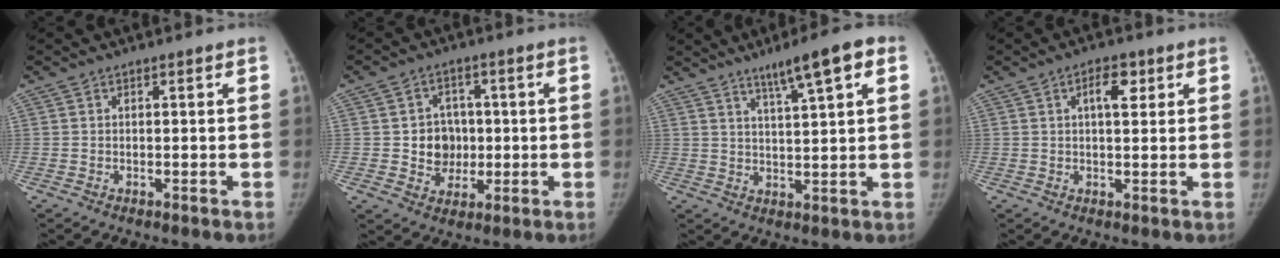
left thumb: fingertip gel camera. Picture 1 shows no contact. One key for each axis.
{"total": 7.2, "fx": -0.1, "fy": 6.6, "fz": 3.0, "tx": -0.003, "ty": 0.008, "tz": 0.001}
{"total": 8.8, "fx": 4.8, "fy": 1.1, "fz": 7.2, "tx": -0.109, "ty": -0.012, "tz": 0.076}
{"total": 4.5, "fx": 1.8, "fy": 2.2, "fz": 3.6, "tx": -0.043, "ty": -0.004, "tz": 0.024}